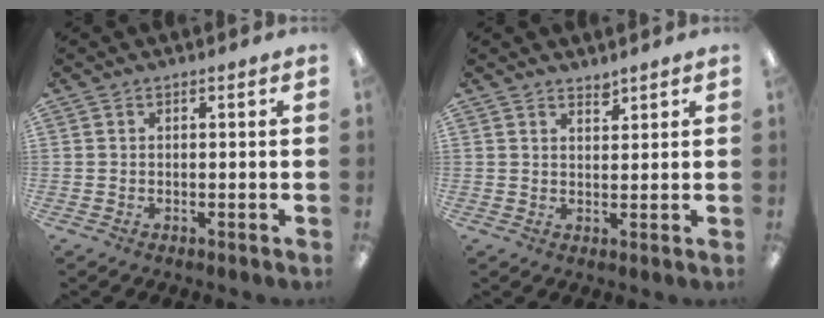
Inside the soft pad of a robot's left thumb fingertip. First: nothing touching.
{"total": 2.0, "force": [1.9, 0.3, 0.1], "torque": [0.004, -0.012, 0.035]}